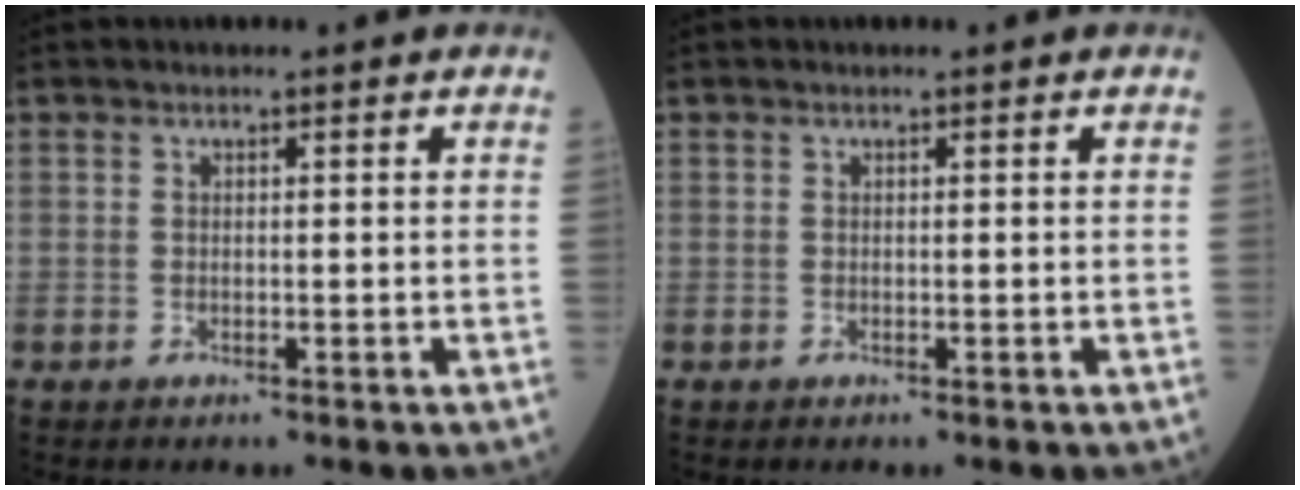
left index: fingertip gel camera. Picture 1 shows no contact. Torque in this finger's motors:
{"motor_torque": [0.01, 0.03, 0.00, 0.00]}